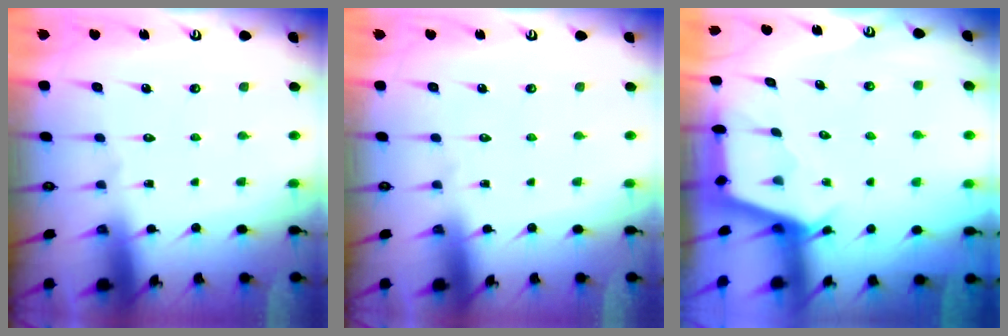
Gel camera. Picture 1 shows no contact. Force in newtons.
{"total": 0.0}
{"total": 2.7, "press": 2.7, "slide": 0.3}